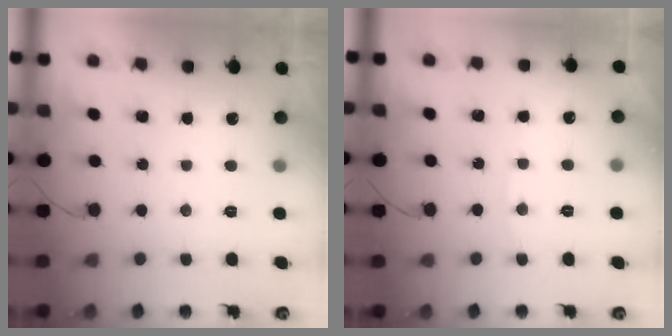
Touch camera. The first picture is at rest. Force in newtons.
{"total": 3.0, "press": 2.9, "slide": 0.4}